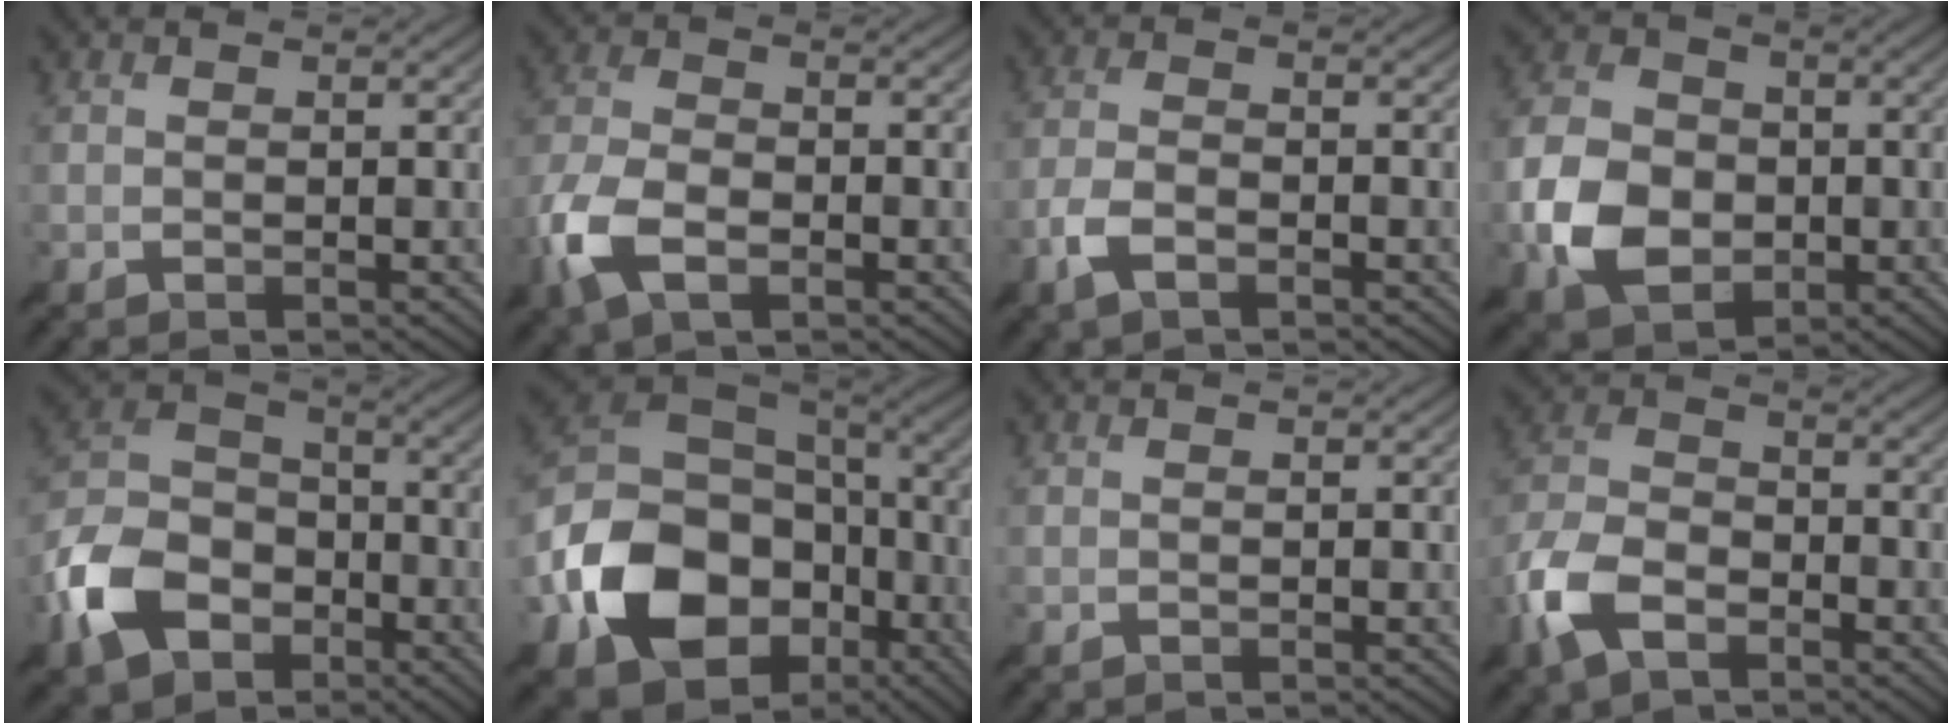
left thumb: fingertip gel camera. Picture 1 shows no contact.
{"total": 8.7, "force": [-4.0, 4.4, 6.4], "torque": [-0.156, -0.013, -0.085]}
{"total": 4.3, "force": [-2.5, 1.5, 3.3], "torque": [-0.078, -0.003, -0.055]}
{"total": 10.3, "force": [-2.7, 7.3, 6.8], "torque": [-0.166, -0.012, -0.058]}
{"total": 12.7, "force": [-6.5, 8.2, 7.1], "torque": [-0.182, -0.012, -0.147]}
{"total": 18.2, "force": [-6.5, 13.5, 10.3], "torque": [-0.250, -0.049, -0.107]}
{"total": 0.0}
{"total": 9.1, "force": [-5.0, 4.8, 6.0], "torque": [-0.149, -0.010, -0.113]}